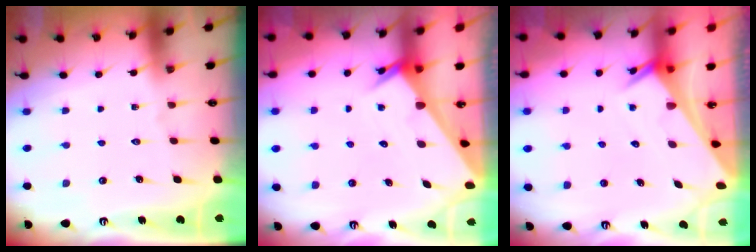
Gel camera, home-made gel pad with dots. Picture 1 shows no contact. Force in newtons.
{"total": 2.0, "press": 2.0, "slide": 0.1}
{"total": 2.6, "press": 2.6, "slide": 0.1}